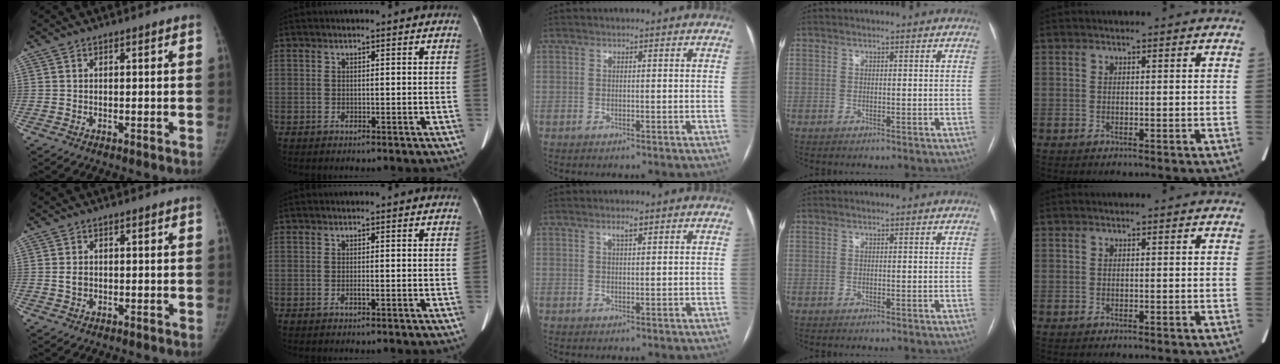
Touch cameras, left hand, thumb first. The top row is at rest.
{"thumb": {"total": 1.8, "force": [0.0, 1.4, 1.1], "torque": [-0.017, 0.001, 0.002]}, "index": {"total": 0.6, "force": [-0.2, 0.0, 0.6], "torque": [-0.013, -0.001, -0.002]}, "middle": {"total": 1.5, "force": [1.0, 0.2, 1.1], "torque": [-0.022, 0.002, 0.018]}}